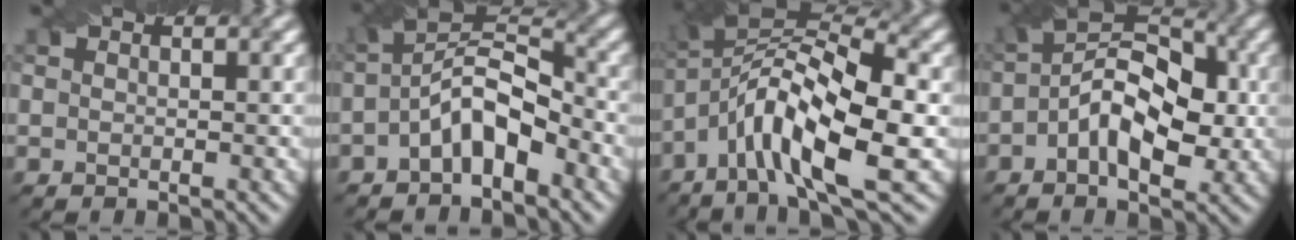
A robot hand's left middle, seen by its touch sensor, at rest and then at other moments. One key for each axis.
{"total": 5.8, "fx": -2.2, "fy": 2.7, "fz": 4.6, "tx": -0.079, "ty": 0.016, "tz": -0.045}
{"total": 10.8, "fx": -3.3, "fy": 3.3, "fz": 9.7, "tx": -0.169, "ty": 0.016, "tz": -0.065}
{"total": 8.5, "fx": -0.8, "fy": 4.6, "fz": 7.1, "tx": -0.114, "ty": 0.021, "tz": -0.025}